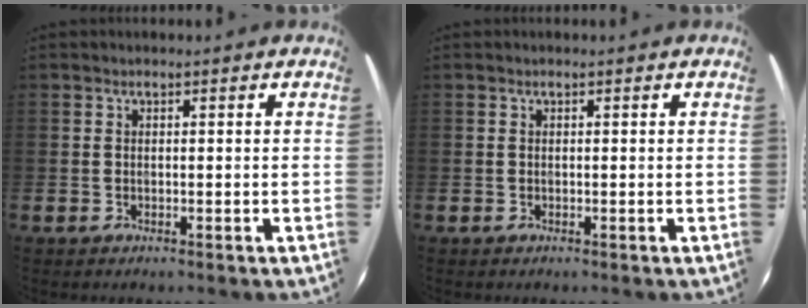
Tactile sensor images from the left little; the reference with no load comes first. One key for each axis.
{"total": 0.0}